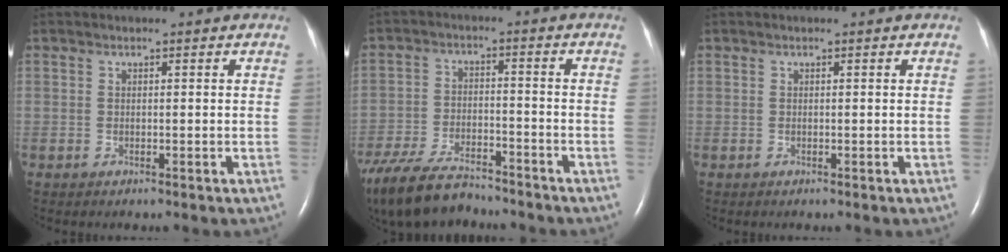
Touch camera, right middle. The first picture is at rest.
{"total": 13.4, "force": [-11.4, 3.7, 6.2], "torque": [-0.124, -0.021, -0.191]}
{"total": 0.0}